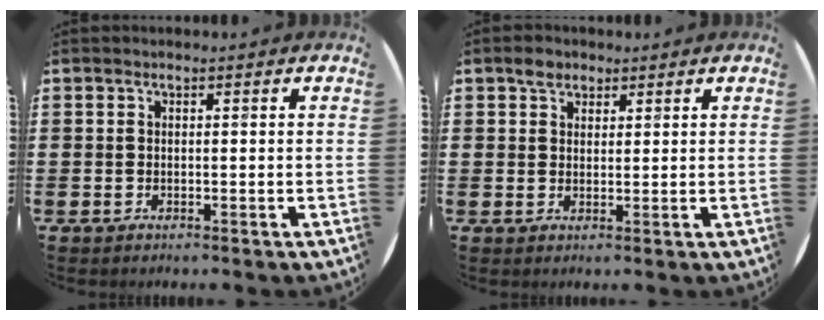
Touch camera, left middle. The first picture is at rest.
{"total": 2.2, "force": [1.8, 1.3, 0.5], "torque": [0.005, -0.002, 0.031]}